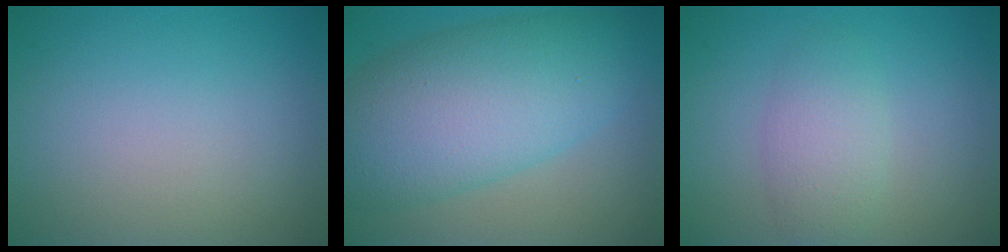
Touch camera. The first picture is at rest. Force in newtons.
{"total": 10.5, "press": 10.5, "slide": 0.2}
{"total": 3.0, "press": 3.0, "slide": 0.0}